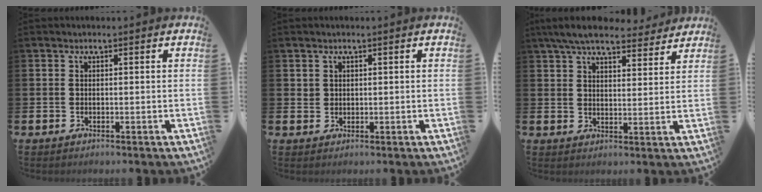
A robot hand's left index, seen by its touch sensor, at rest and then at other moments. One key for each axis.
{"total": 1.3, "fx": 1.0, "fy": 0.7, "fz": 0.1, "tx": 0.006, "ty": 0.000, "tz": 0.018}
{"total": 7.2, "fx": 6.6, "fy": 1.6, "fz": 2.4, "tx": -0.061, "ty": -0.029, "tz": 0.119}